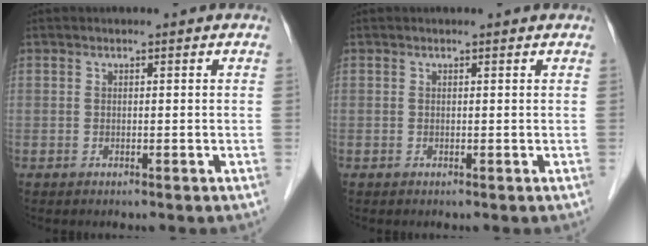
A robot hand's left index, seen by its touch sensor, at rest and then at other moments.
{"total": 1.4, "force": [1.3, 0.4, 0.3], "torque": [-0.013, 0.015, 0.011]}